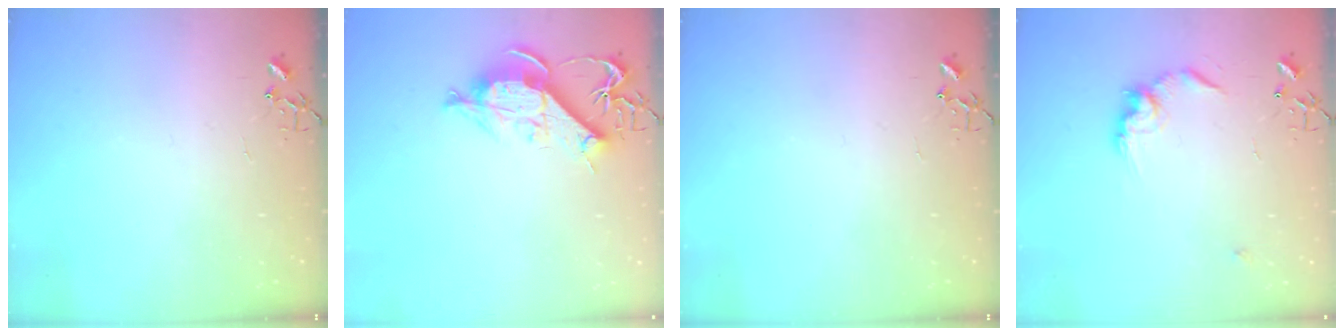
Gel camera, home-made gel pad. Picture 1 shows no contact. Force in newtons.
{"total": 10.6, "press": 10.5, "slide": 1.1}
{"total": 0.0}
{"total": 11.9, "press": 11.8, "slide": 1.0}